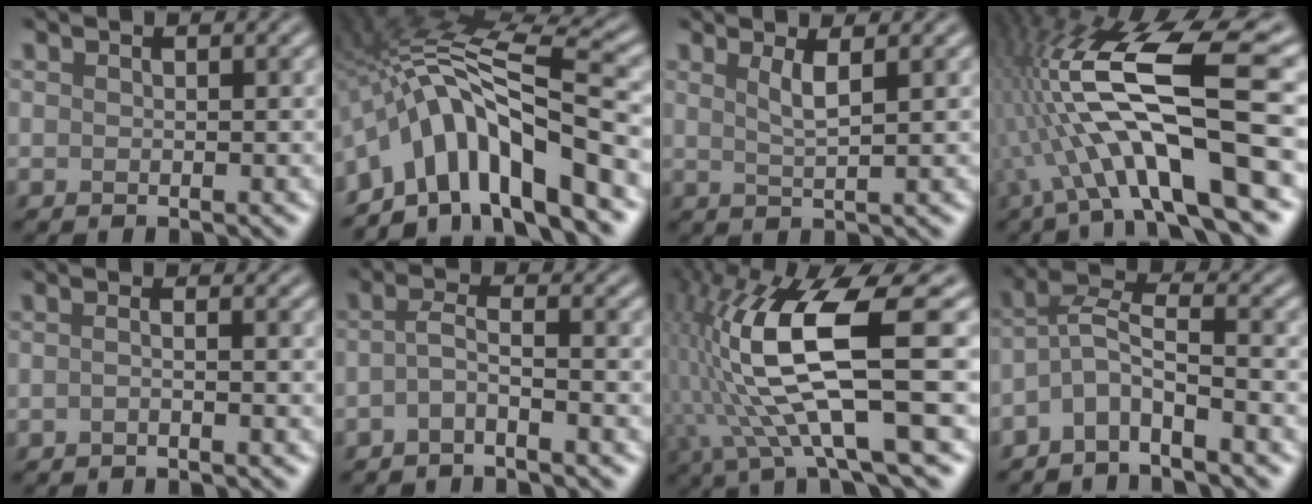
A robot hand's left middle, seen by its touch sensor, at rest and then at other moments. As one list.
[{"total": 11.5, "force": [-5.5, 3.2, 9.6], "torque": [-0.159, 0.033, -0.088]}, {"total": 1.7, "force": [0.8, 0.2, 1.5], "torque": [-0.027, 0.008, 0.022]}, {"total": 12.0, "force": [-2.0, 2.7, 11.6], "torque": [-0.220, 0.032, -0.030]}, {"total": 0.9, "force": [-0.5, 0.2, 0.7], "torque": [-0.006, -0.002, -0.012]}, {"total": 1.8, "force": [-1.2, 0.1, 1.3], "torque": [-0.032, 0.011, -0.024]}, {"total": 11.3, "force": [0.4, 3.4, 10.8], "torque": [-0.227, -0.004, 0.020]}, {"total": 3.7, "force": [-2.8, 0.5, 2.4], "torque": [-0.048, 0.015, -0.052]}]